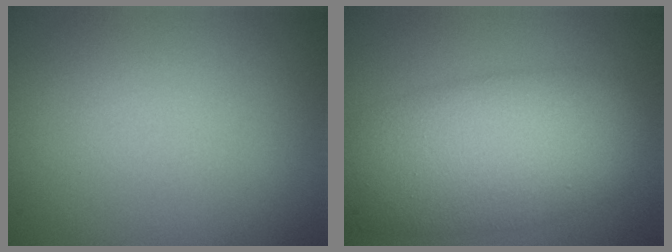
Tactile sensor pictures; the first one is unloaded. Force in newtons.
{"total": 9.1, "press": 9.1, "slide": 0.0}